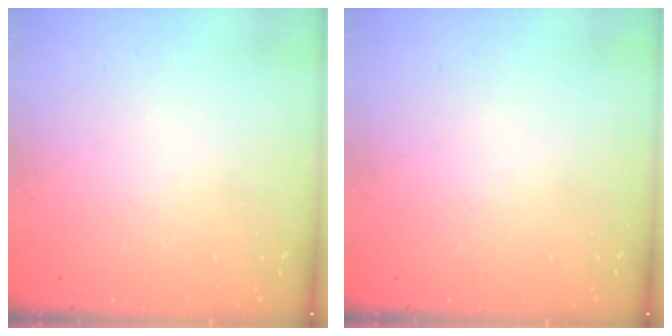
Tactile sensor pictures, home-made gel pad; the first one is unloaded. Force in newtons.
{"total": 0.0}